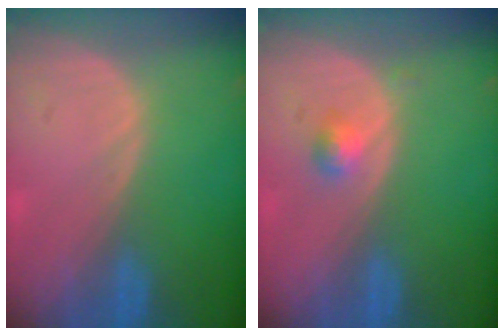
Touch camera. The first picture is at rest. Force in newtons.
{"total": 2.0, "press": 1.8, "slide": 0.8}